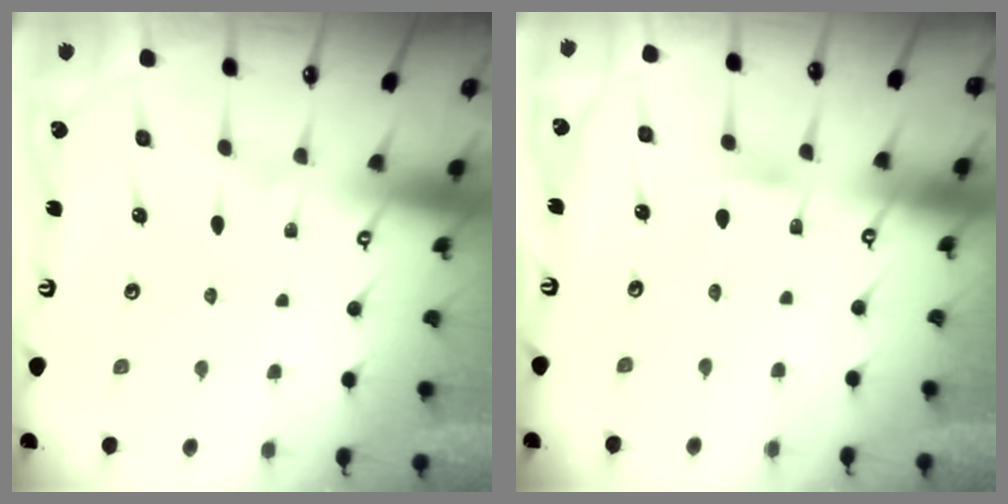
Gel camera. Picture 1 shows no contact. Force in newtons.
{"total": 1.3, "press": 1.3, "slide": 0.1}